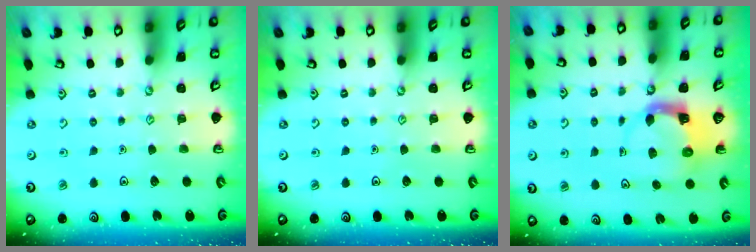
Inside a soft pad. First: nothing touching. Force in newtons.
{"total": 0.0}
{"total": 3.9, "press": 3.9, "slide": 0.6}